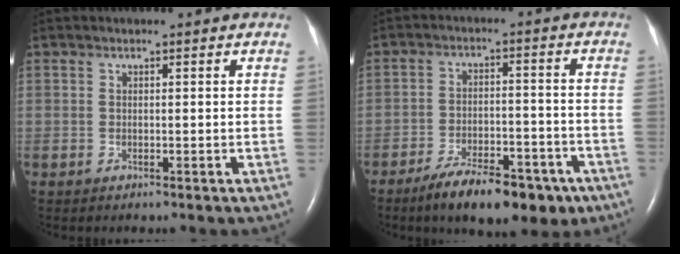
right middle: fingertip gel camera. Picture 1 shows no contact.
{"total": 12.4, "force": [-8.7, 4.5, 7.7], "torque": [-0.114, -0.002, -0.131]}